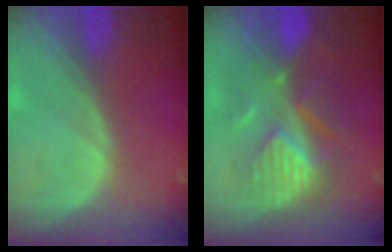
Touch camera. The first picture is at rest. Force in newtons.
{"total": 8.5, "press": 8.5, "slide": 0.8}